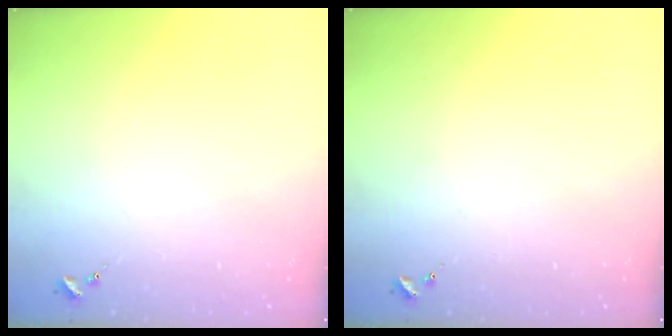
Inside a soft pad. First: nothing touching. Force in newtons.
{"total": 0.0}